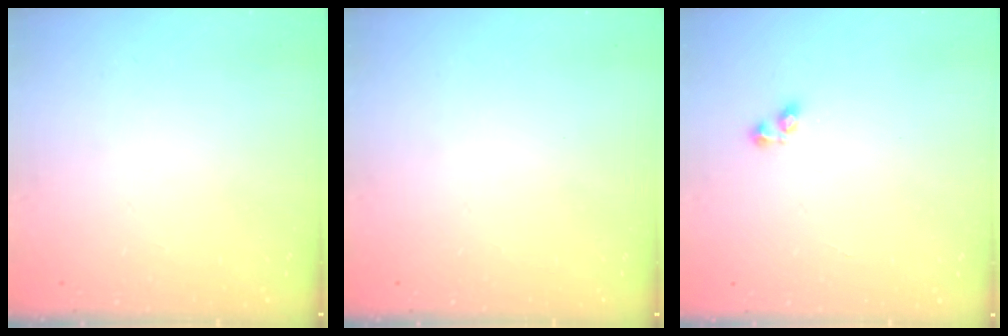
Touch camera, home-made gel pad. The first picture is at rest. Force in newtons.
{"total": 0.0}
{"total": 2.9, "press": 2.6, "slide": 1.3}